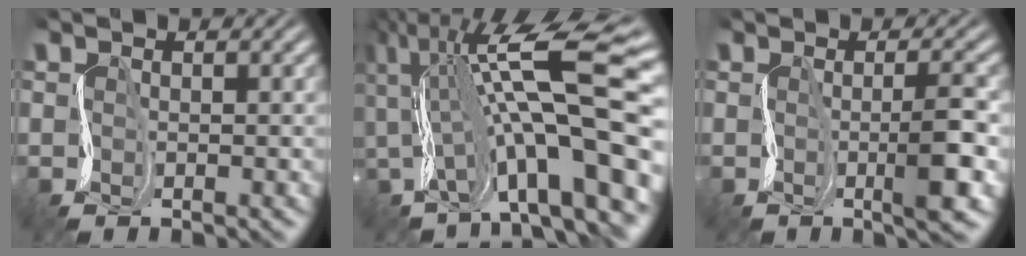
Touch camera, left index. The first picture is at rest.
{"total": 13.9, "force": [1.4, 3.7, 13.3], "torque": [-0.220, 0.031, 0.025]}
{"total": 3.0, "force": [-0.3, 0.5, 3.0], "torque": [-0.045, 0.004, -0.005]}